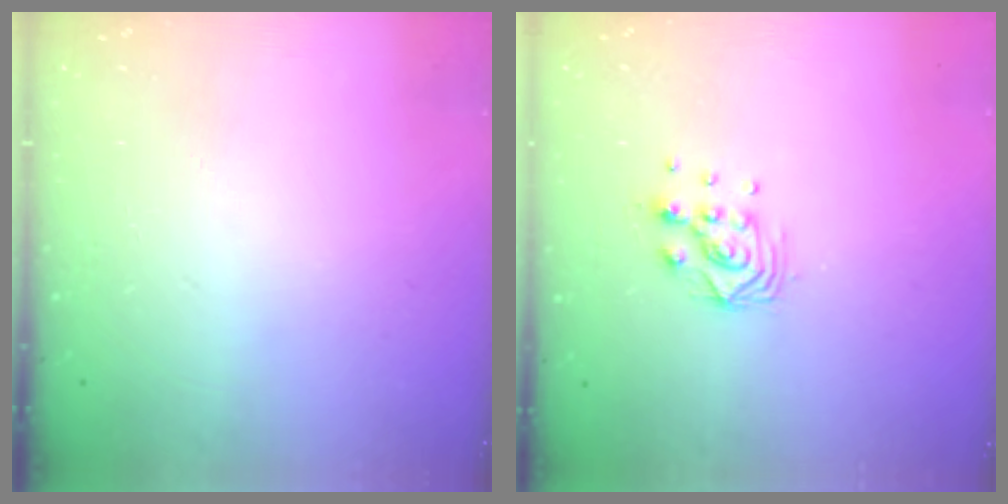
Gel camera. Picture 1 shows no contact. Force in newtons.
{"total": 7.8, "press": 7.8, "slide": 0.7}